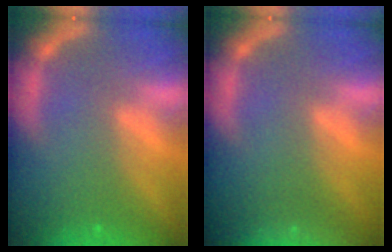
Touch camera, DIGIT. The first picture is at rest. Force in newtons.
{"total": 7.4}